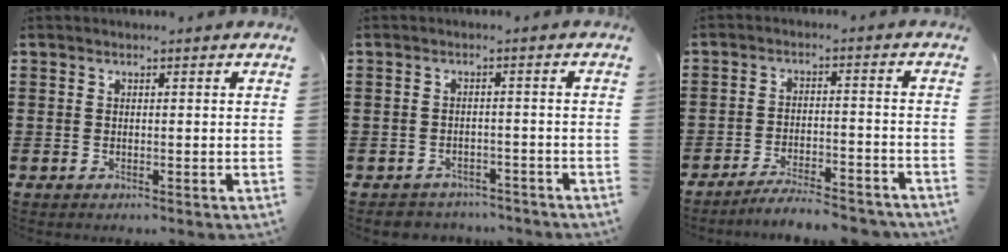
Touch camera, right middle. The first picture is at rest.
{"total": 2.1, "force": [-2.0, 0.6, -0.2], "torque": [-0.004, 0.001, -0.046]}
{"total": 5.5, "force": [-5.1, 0.3, 1.8], "torque": [-0.036, -0.003, -0.101]}